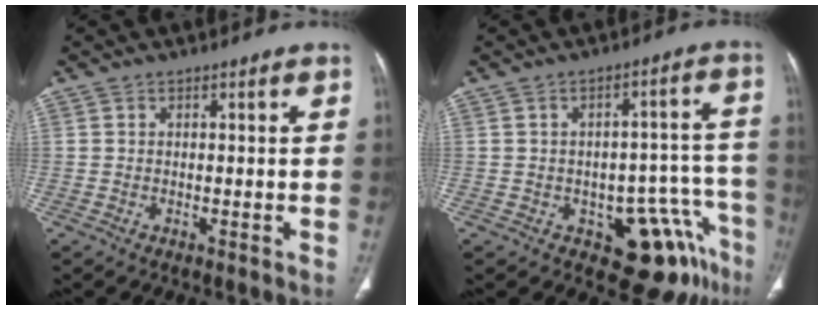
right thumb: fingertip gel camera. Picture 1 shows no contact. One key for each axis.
{"total": 12.1, "fx": -7.1, "fy": 5.9, "fz": 7.8, "tx": -0.043, "ty": 0.061, "tz": -0.089}